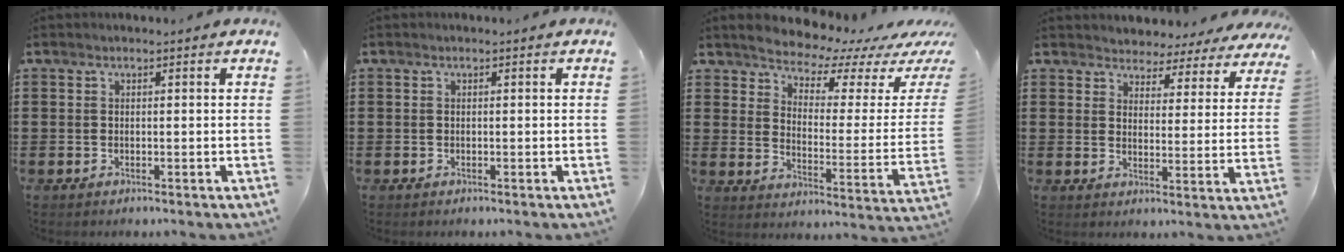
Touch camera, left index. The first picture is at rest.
{"total": 0.0}
{"total": 4.9, "force": [4.8, 0.7, 0.6], "torque": [-0.044, -0.044, 0.080]}
{"total": 3.8, "force": [3.7, 0.7, -0.3], "torque": [-0.020, -0.024, 0.062]}